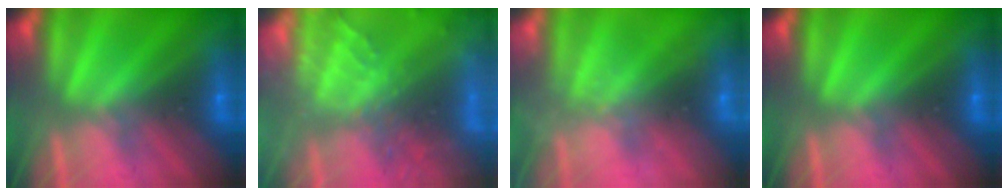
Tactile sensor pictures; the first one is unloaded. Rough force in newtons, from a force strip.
{"total": 5.6}
{"total": 2.3}
{"total": 0.0}